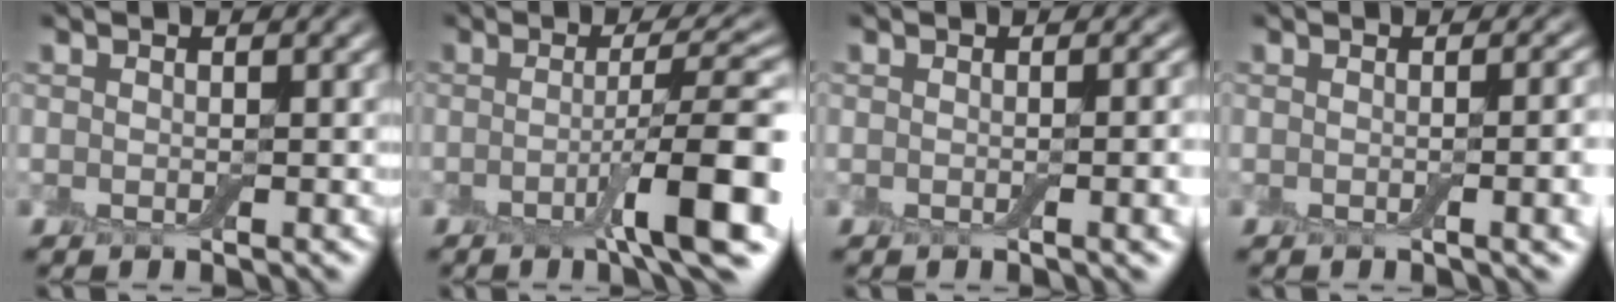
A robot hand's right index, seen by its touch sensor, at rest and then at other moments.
{"total": 8.2, "force": [-2.1, 1.3, 7.8], "torque": [-0.109, 0.003, -0.040]}
{"total": 3.5, "force": [-0.4, 1.2, 3.3], "torque": [-0.023, 0.004, -0.006]}
{"total": 4.8, "force": [-0.5, 1.8, 4.4], "torque": [-0.031, 0.002, -0.007]}